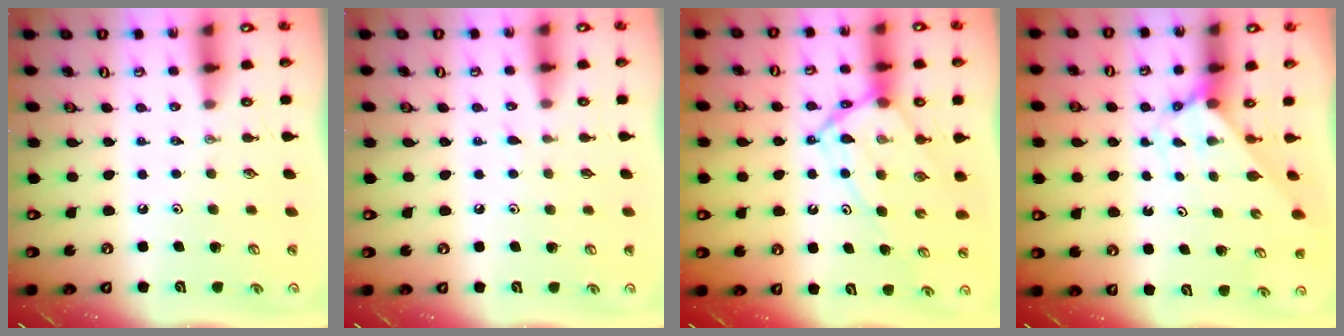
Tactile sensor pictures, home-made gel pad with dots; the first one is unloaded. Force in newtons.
{"total": 5.4, "press": 5.4, "slide": 0.5}
{"total": 11.9, "press": 11.8, "slide": 1.2}
{"total": 2.7, "press": 2.7, "slide": 0.2}